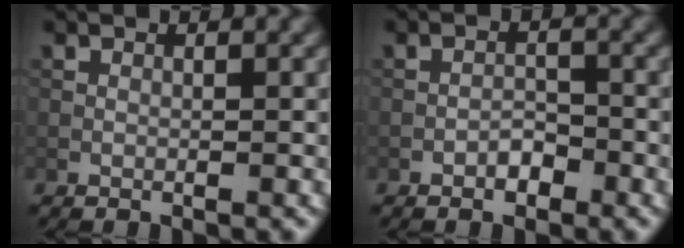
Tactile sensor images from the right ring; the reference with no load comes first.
{"total": 1.6, "force": [-1.0, 0.8, 0.9], "torque": [-0.011, 0.005, -0.020]}